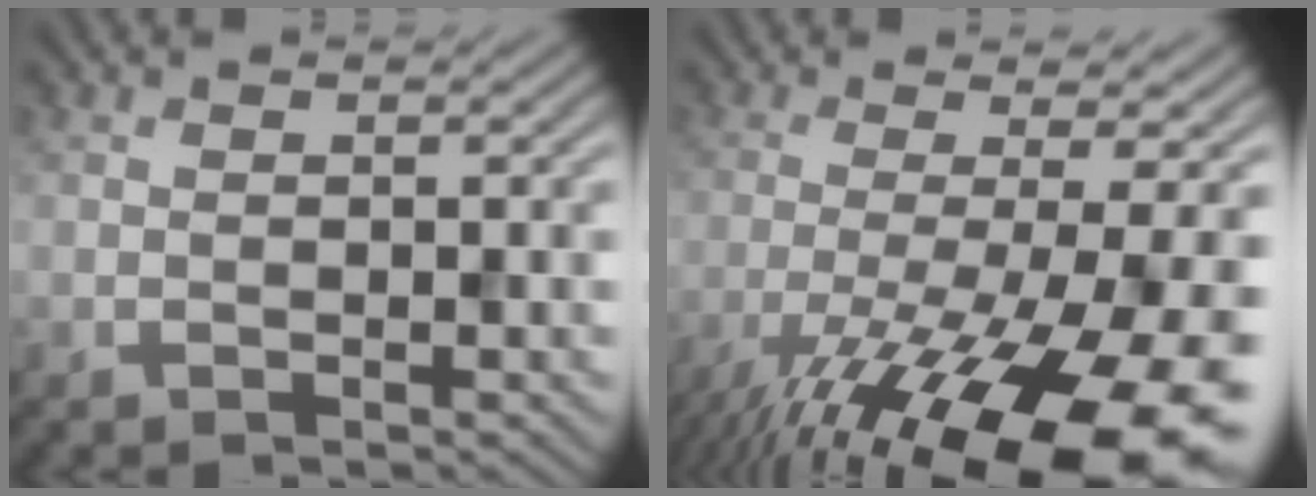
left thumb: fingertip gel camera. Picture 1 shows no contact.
{"total": 17.4, "force": [-8.5, 4.1, 14.6], "torque": [-0.229, -0.015, -0.138]}